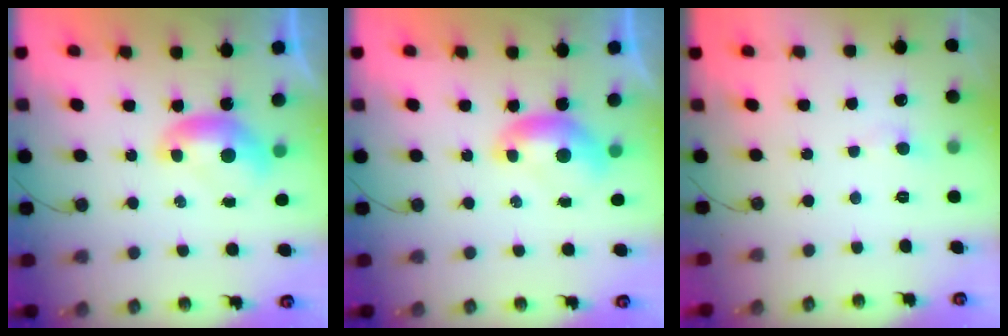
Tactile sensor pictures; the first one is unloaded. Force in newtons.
{"total": 0.0}
{"total": 1.9, "press": 1.7, "slide": 0.7}